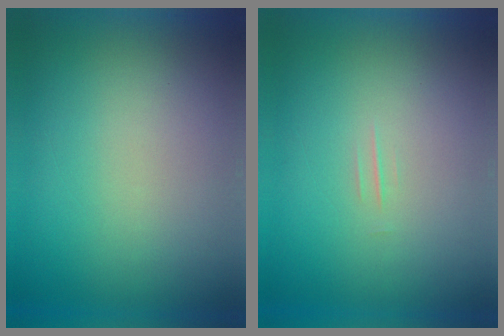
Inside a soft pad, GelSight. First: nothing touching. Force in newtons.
{"total": 1.3}